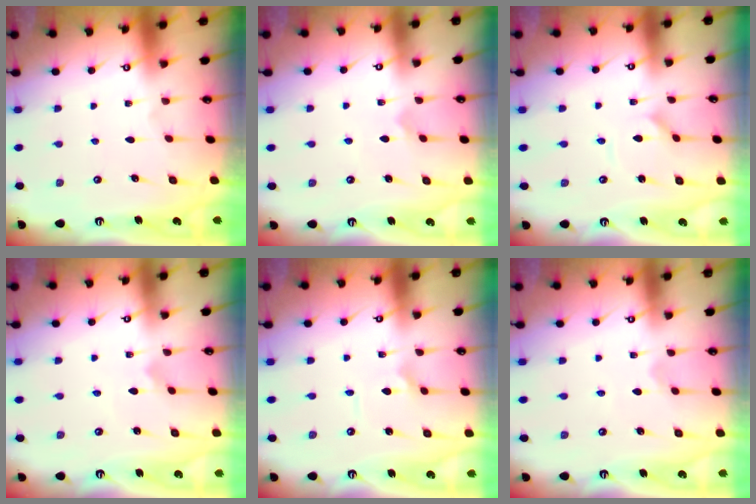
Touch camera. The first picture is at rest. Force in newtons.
{"total": 2.9, "press": 2.9, "slide": 0.2}
{"total": 1.5, "press": 1.4, "slide": 0.3}
{"total": 1.7, "press": 1.7, "slide": 0.1}
{"total": 1.7, "press": 1.7, "slide": 0.3}
{"total": 1.0, "press": 1.0, "slide": 0.3}